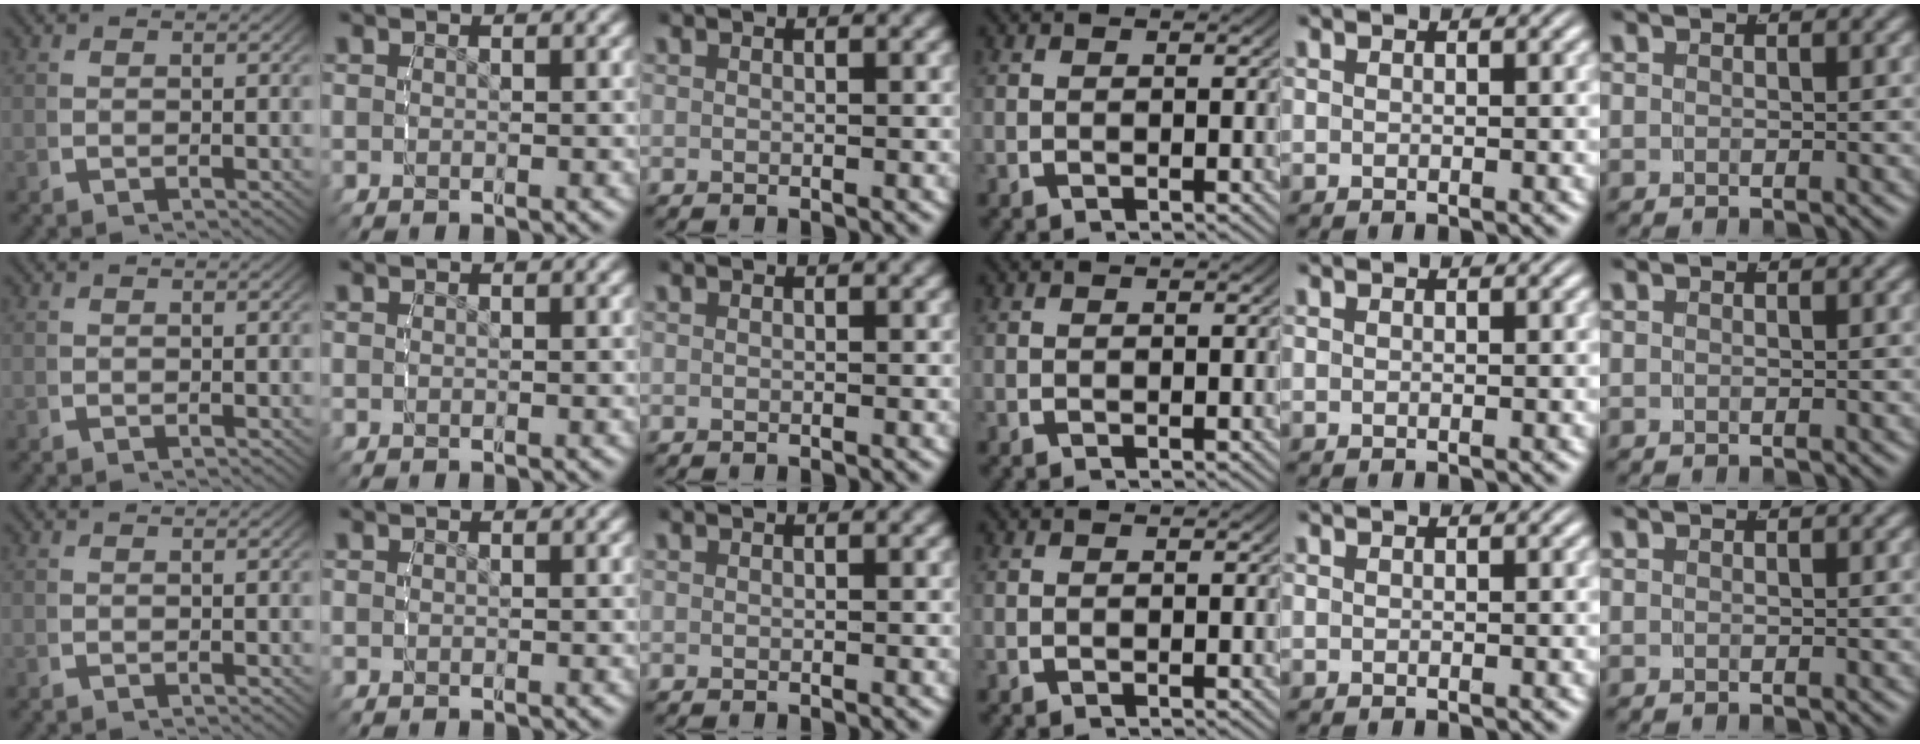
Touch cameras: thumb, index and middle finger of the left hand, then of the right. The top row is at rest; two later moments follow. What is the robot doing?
{"motion": "reach", "object": "paper"}